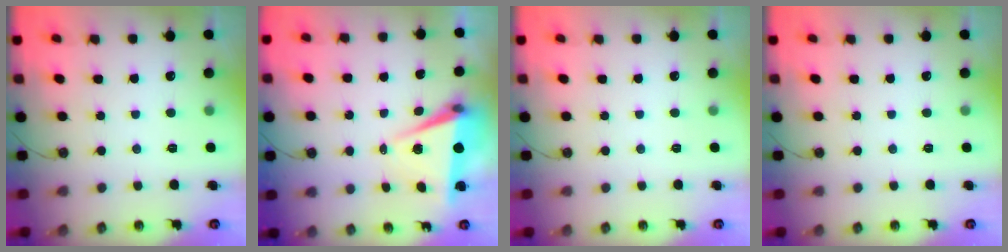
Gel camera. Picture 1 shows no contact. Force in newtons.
{"total": 7.6, "press": 6.3, "slide": 4.2}
{"total": 0.0}
{"total": 0.0}